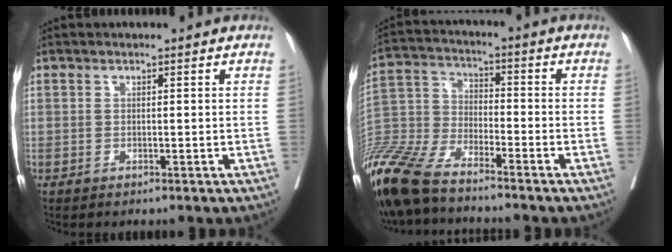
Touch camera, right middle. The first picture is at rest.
{"total": 17.3, "force": [-13.9, 4.6, 9.1], "torque": [-0.229, -0.025, -0.277]}